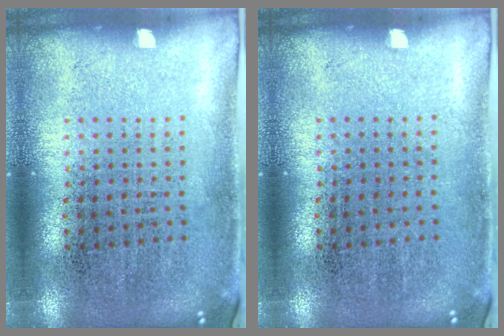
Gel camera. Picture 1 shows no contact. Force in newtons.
{"total": 0.0}